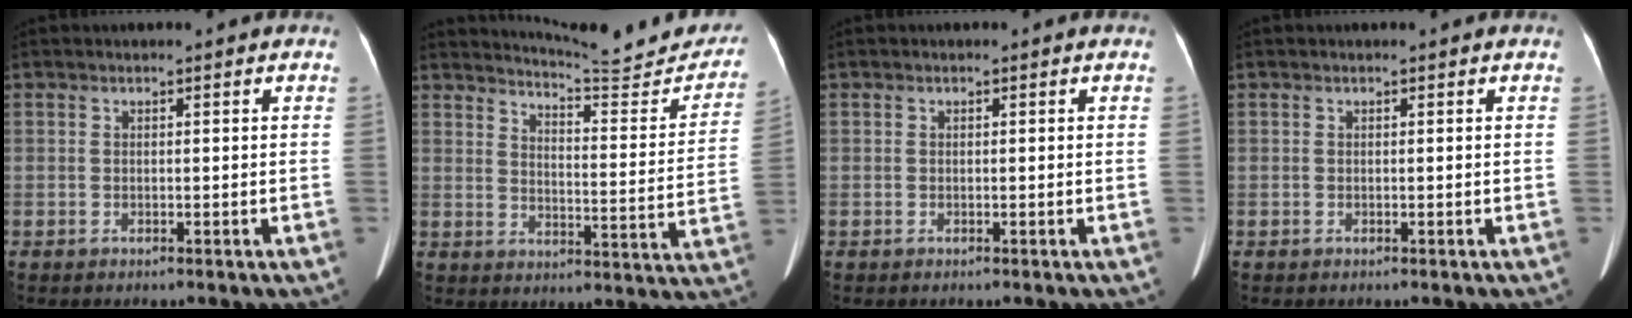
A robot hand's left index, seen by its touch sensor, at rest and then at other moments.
{"total": 17.2, "force": [16.5, 1.4, 4.4], "torque": [-0.052, -0.070, 0.197]}
{"total": 0.0}
{"total": 0.0}